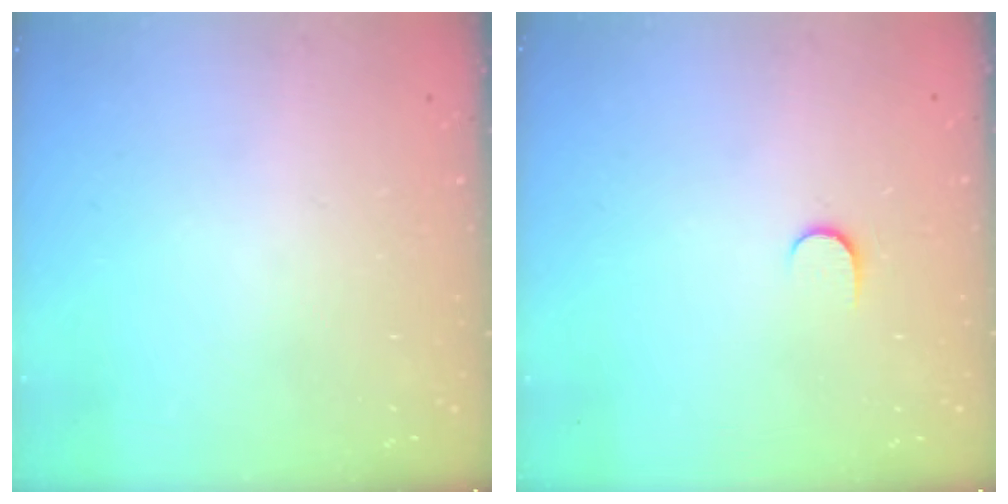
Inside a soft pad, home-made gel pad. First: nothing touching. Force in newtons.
{"total": 3.9, "press": 3.9, "slide": 0.5}